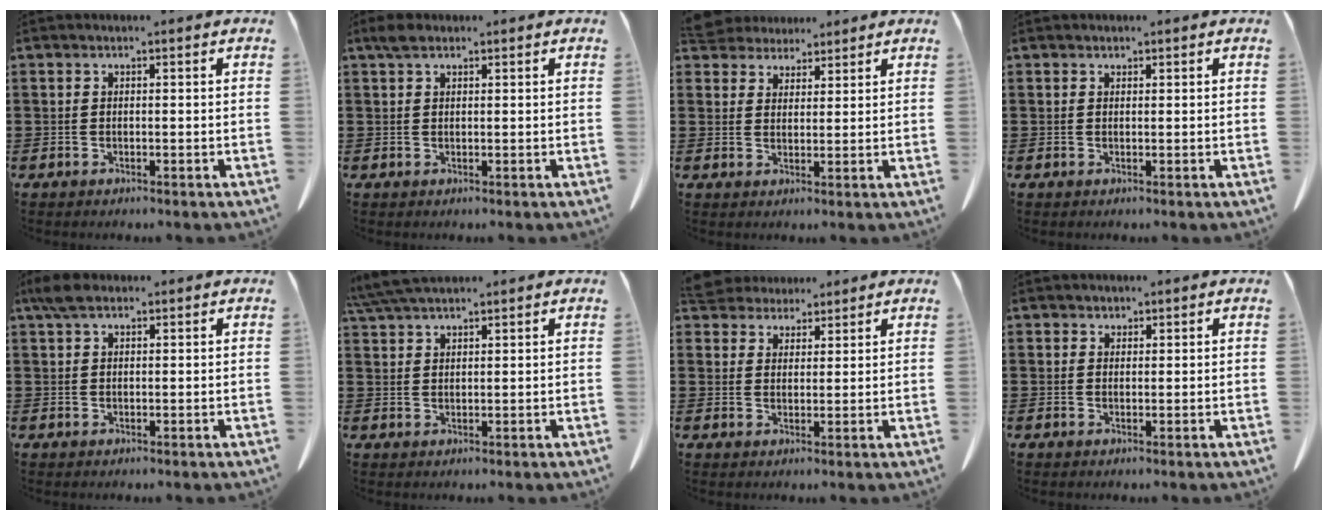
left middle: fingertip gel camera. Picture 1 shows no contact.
{"total": 1.9, "force": [1.2, 0.8, 1.1], "torque": [-0.027, 0.004, 0.023]}
{"total": 4.1, "force": [3.8, 1.5, 0.1], "torque": [-0.019, -0.009, 0.074]}
{"total": 0.7, "force": [0.6, 0.3, 0.0], "torque": [-0.002, -0.001, 0.013]}
{"total": 3.1, "force": [2.1, 1.2, 2.0], "torque": [-0.046, 0.005, 0.039]}
{"total": 5.0, "force": [4.3, 0.5, 2.5], "torque": [-0.061, -0.006, 0.081]}
{"total": 4.5, "force": [4.2, 1.6, 0.2], "torque": [-0.024, -0.010, 0.080]}
{"total": 1.4, "force": [1.3, 0.7, -0.1], "torque": [-0.003, 0.001, 0.026]}